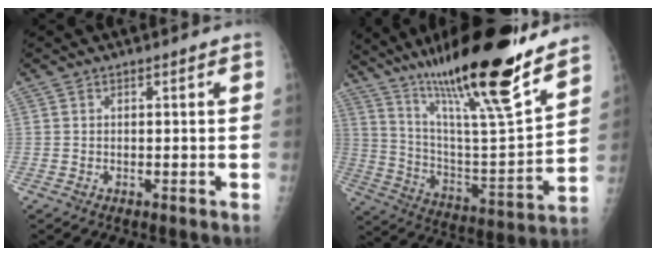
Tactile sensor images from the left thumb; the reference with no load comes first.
{"total": 27.6, "force": [20.0, 3.8, 18.7], "torque": [-0.288, -0.077, 0.340]}